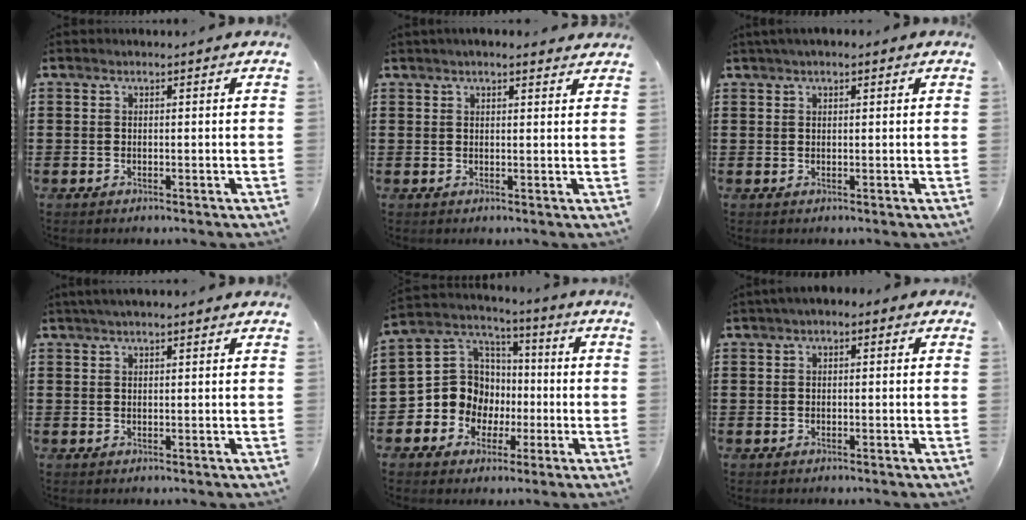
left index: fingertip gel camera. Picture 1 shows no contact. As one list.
[{"total": 2.0, "force": [1.7, 0.3, 0.9], "torque": [-0.021, 0.006, 0.032]}, {"total": 1.4, "force": [0.8, 0.5, 1.0], "torque": [-0.020, 0.005, 0.015]}, {"total": 1.7, "force": [1.3, 0.2, 1.0], "torque": [-0.021, 0.003, 0.024]}, {"total": 10.3, "force": [-1.7, 9.8, 2.8], "torque": [-0.112, 0.005, -0.030]}, {"total": 1.2, "force": [-0.2, 0.8, 0.9], "torque": [-0.018, 0.005, -0.006]}]